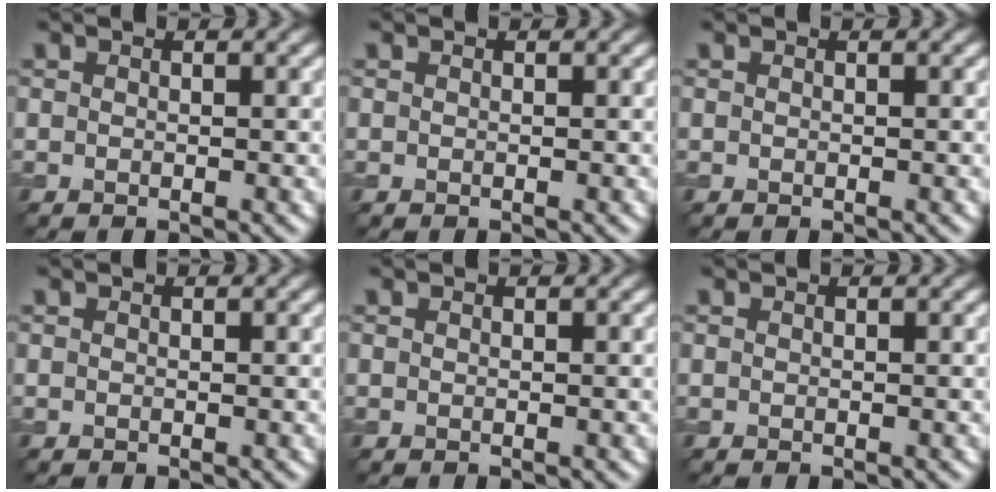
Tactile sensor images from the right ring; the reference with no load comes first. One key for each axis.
{"total": 0.0}
{"total": 0.0}
{"total": 0.0}
{"total": 0.0}
{"total": 0.0}